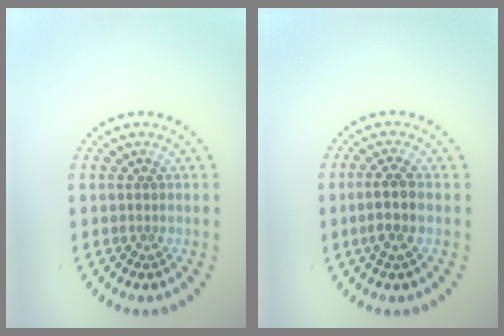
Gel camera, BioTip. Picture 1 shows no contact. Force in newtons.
{"total": 2.6, "press": 2.3, "slide": 1.1}